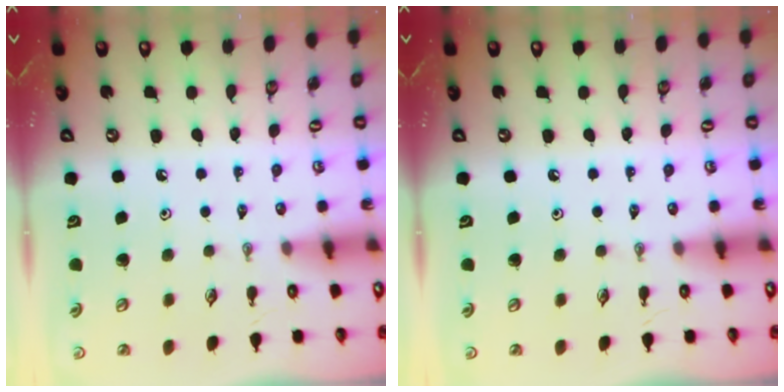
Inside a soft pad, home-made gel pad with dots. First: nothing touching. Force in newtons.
{"total": 0.0}